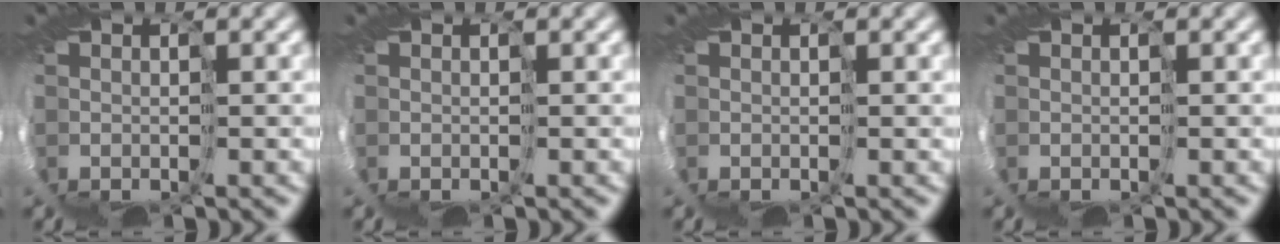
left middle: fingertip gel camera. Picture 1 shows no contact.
{"total": 0.0}
{"total": 0.0}
{"total": 0.0}